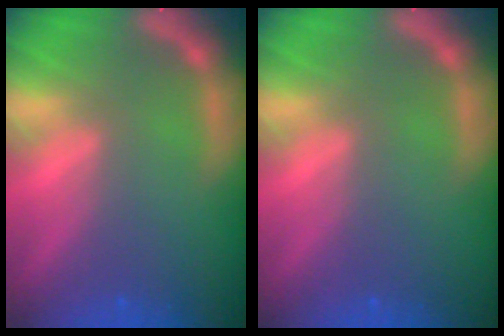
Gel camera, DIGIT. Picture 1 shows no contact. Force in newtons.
{"total": 0.0}